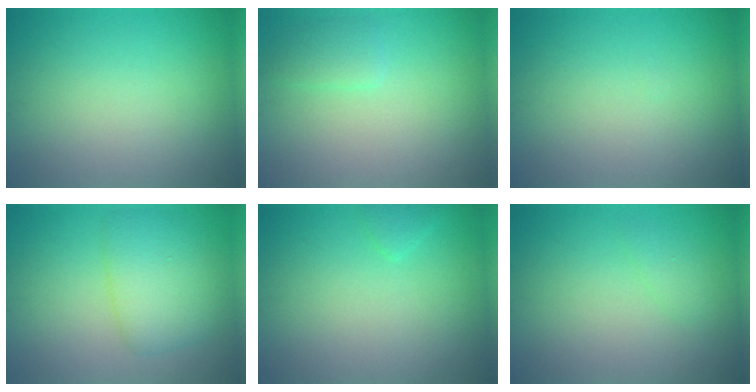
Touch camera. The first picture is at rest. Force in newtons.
{"total": 1.5, "press": 1.5, "slide": 0.1}
{"total": 0.0}
{"total": 4.5, "press": 4.5, "slide": 0.2}
{"total": 0.9, "press": 0.9, "slide": 0.1}
{"total": 0.9, "press": 0.9, "slide": 0.1}